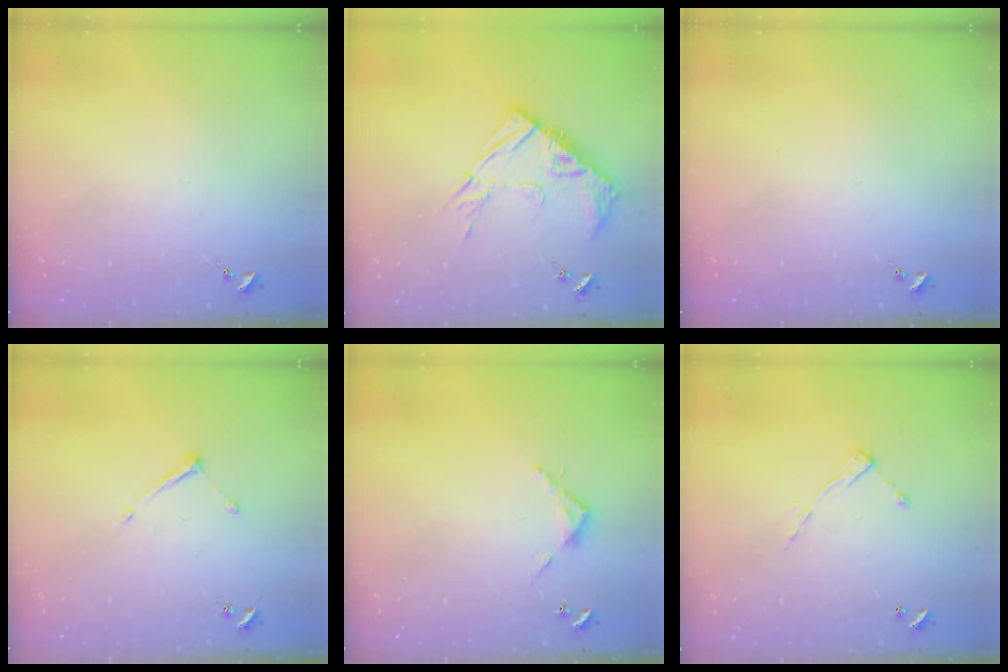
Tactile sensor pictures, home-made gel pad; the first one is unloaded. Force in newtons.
{"total": 13.4, "press": 13.4, "slide": 1.0}
{"total": 0.0}
{"total": 6.6, "press": 6.6, "slide": 0.3}
{"total": 3.7, "press": 3.7, "slide": 0.2}
{"total": 6.9, "press": 6.9, "slide": 0.4}